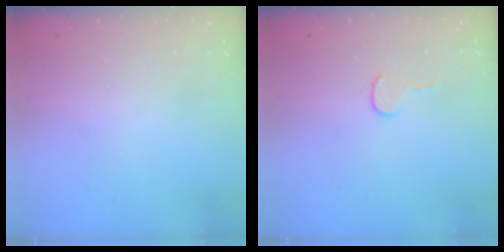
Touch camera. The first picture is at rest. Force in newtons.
{"total": 3.9, "press": 3.9, "slide": 0.3}